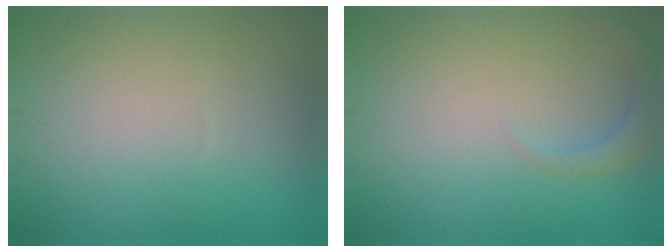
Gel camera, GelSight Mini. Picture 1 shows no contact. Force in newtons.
{"total": 1.6, "press": 1.6, "slide": 0.2}